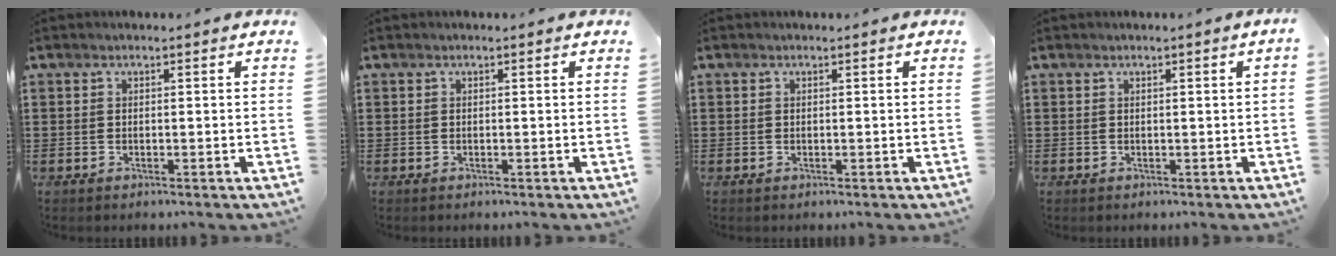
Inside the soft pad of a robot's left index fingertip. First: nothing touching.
{"total": 0.0}
{"total": 0.0}
{"total": 0.6, "force": [0.0, -0.2, 0.5], "torque": [-0.008, -0.005, 0.001]}